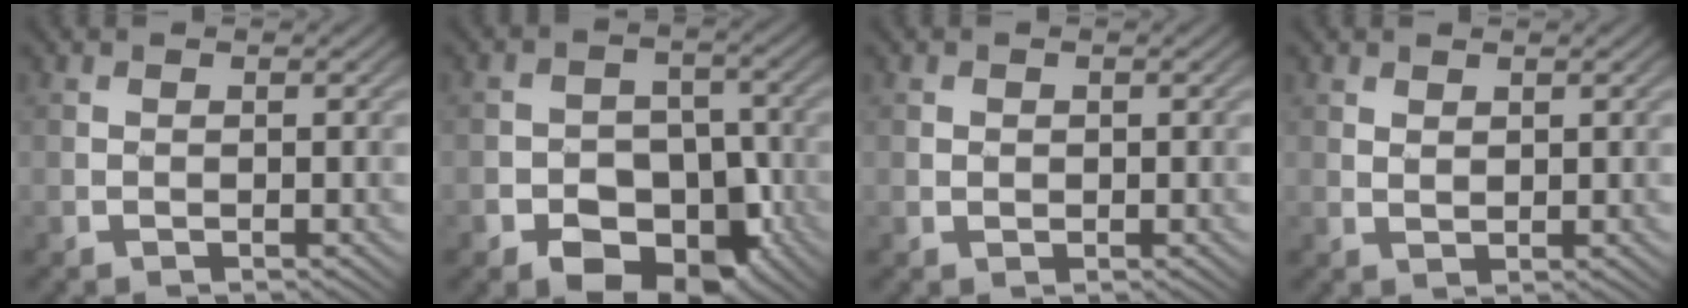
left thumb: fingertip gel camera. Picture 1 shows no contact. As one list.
[{"total": 9.8, "force": [-4.8, 6.7, 5.2], "torque": [-0.066, -0.012, -0.091]}, {"total": 0.8, "force": [0.2, 0.7, 0.2], "torque": [-0.004, -0.005, 0.003]}, {"total": 1.1, "force": [0.9, 0.5, 0.4], "torque": [-0.011, -0.004, 0.020]}]